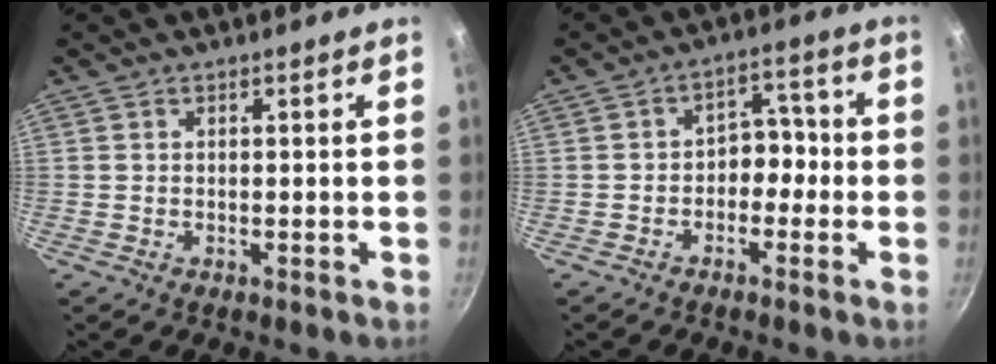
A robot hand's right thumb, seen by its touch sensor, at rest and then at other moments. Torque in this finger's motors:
{"motor_torque": [-0.02, 0.07, -0.07, 0.13, 0.00]}